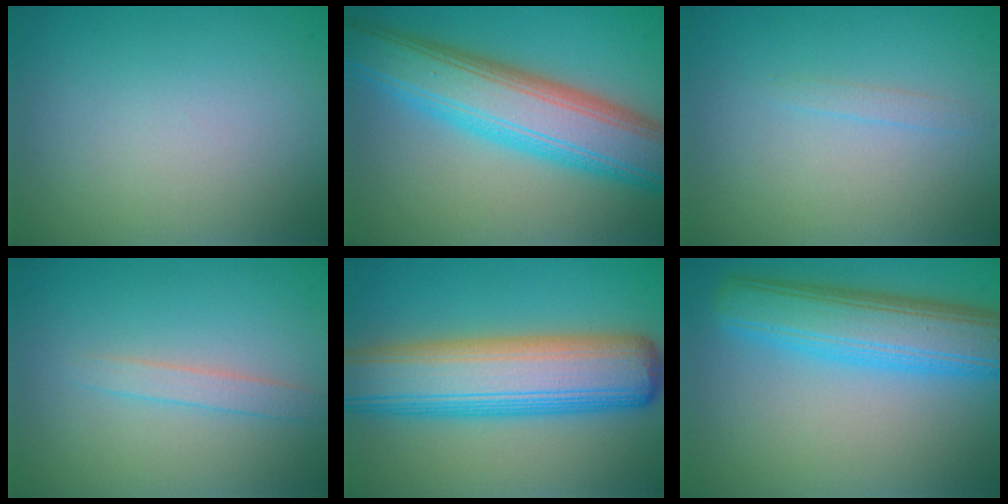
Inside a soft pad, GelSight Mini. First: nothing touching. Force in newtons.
{"total": 10.1, "press": 10.1, "slide": 0.8}
{"total": 0.7, "press": 0.7, "slide": 0.1}
{"total": 1.6, "press": 1.6, "slide": 0.0}
{"total": 11.2, "press": 11.2, "slide": 0.4}
{"total": 8.0, "press": 8.0, "slide": 0.2}